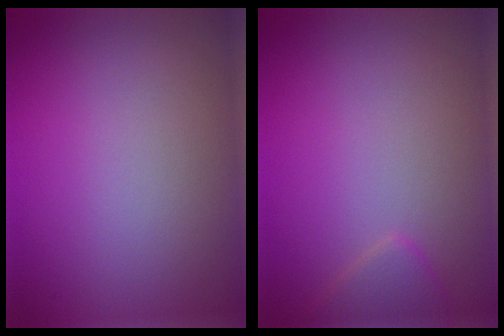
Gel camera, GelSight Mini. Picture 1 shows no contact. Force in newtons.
{"total": 1.6, "press": 1.6, "slide": 0.1}